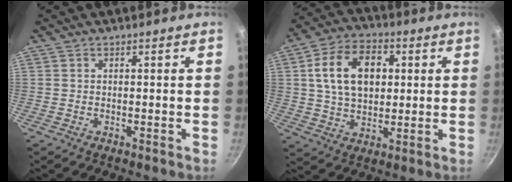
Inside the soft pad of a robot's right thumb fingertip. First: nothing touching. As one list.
[{"total": 14.5, "force": [3.0, 9.9, 10.2], "torque": [-0.150, 0.008, 0.045]}]